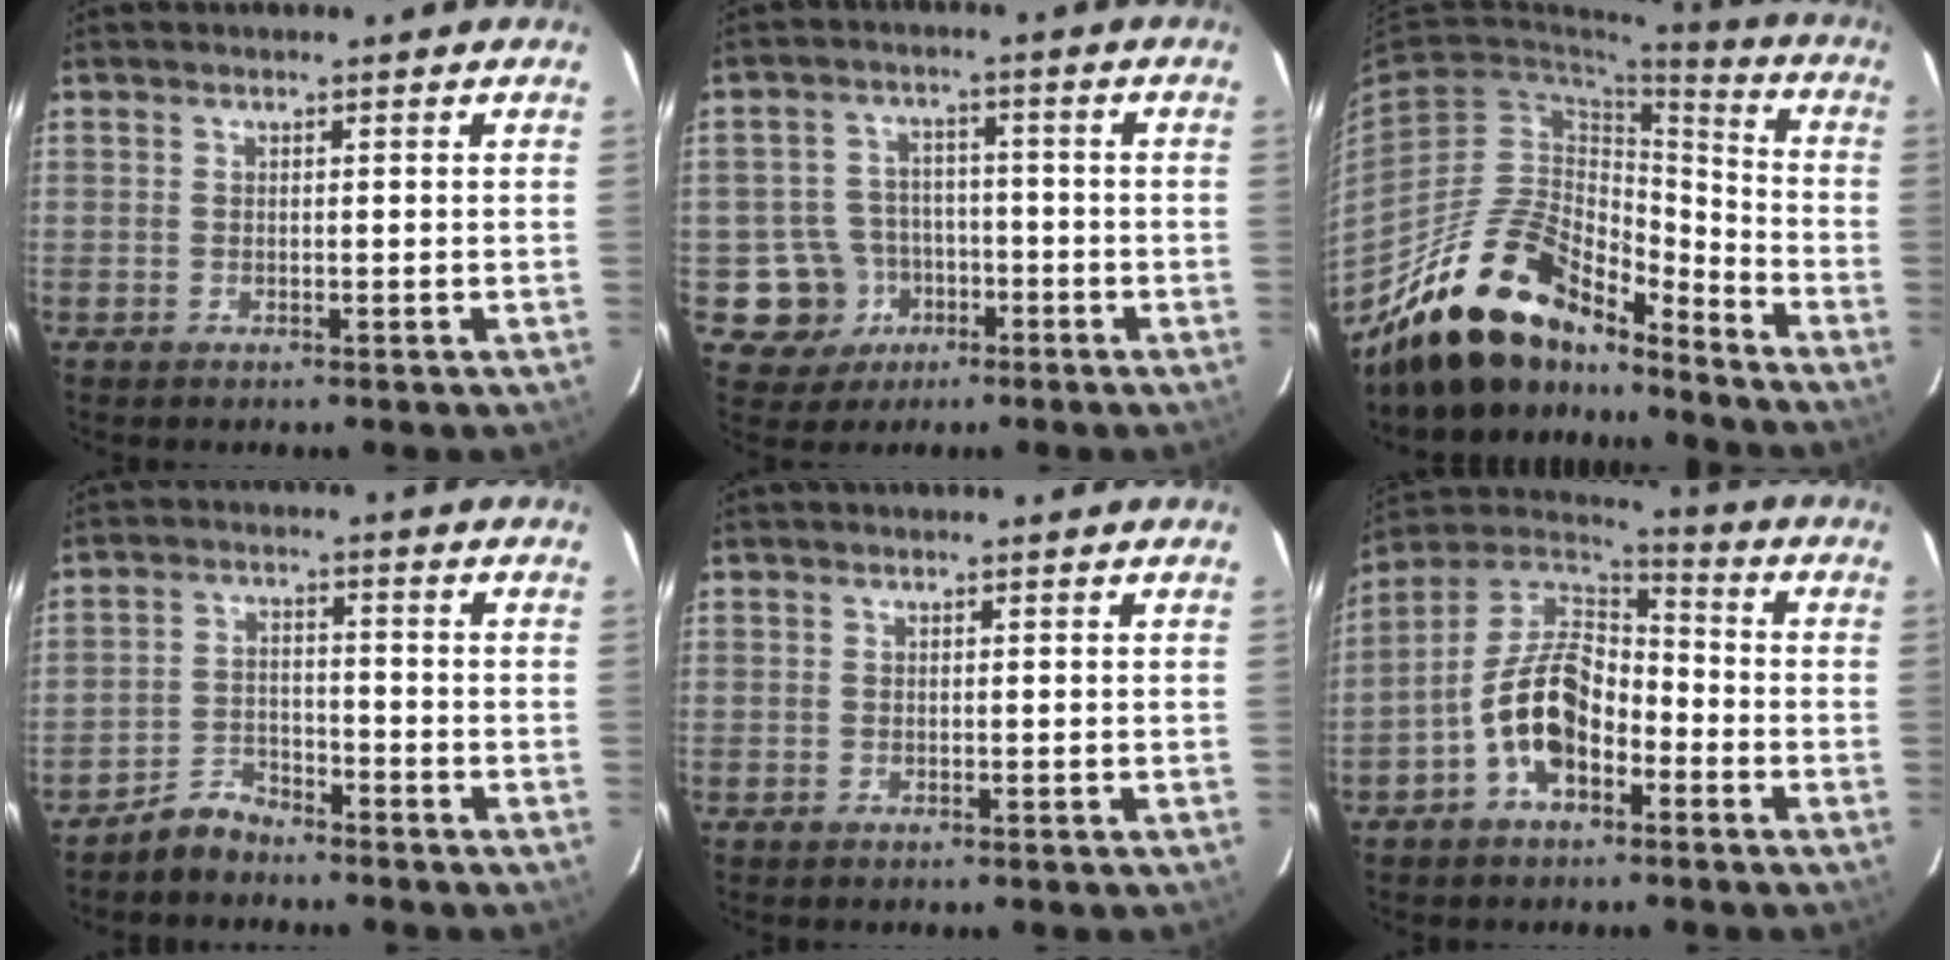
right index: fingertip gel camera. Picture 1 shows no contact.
{"total": 8.4, "force": [-3.4, 7.6, 0.7], "torque": [-0.037, 0.028, -0.042]}
{"total": 19.9, "force": [-16.7, 7.3, 8.1], "torque": [-0.151, 0.028, -0.283]}
{"total": 4.7, "force": [-4.3, 2.0, 0.5], "torque": [-0.019, 0.016, -0.077]}
{"total": 0.0}
{"total": 12.7, "force": [-4.9, 7.3, 9.1], "torque": [-0.184, 0.021, -0.091]}